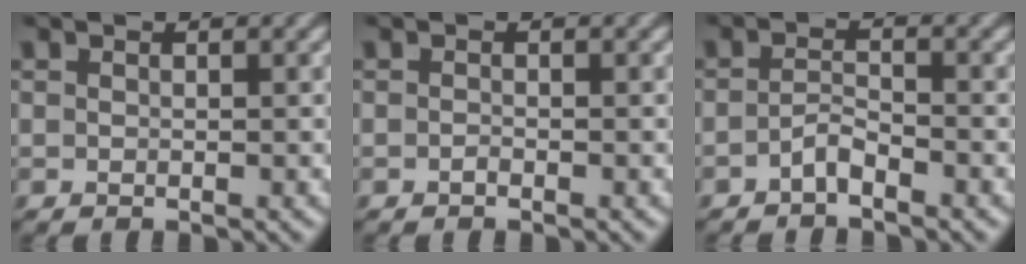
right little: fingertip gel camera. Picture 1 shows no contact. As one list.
[{"total": 0.9, "force": [-0.7, -0.4, 0.0], "torque": [0.004, -0.005, -0.011]}, {"total": 2.2, "force": [-2.0, 0.2, 0.9], "torque": [-0.010, -0.009, -0.032]}]